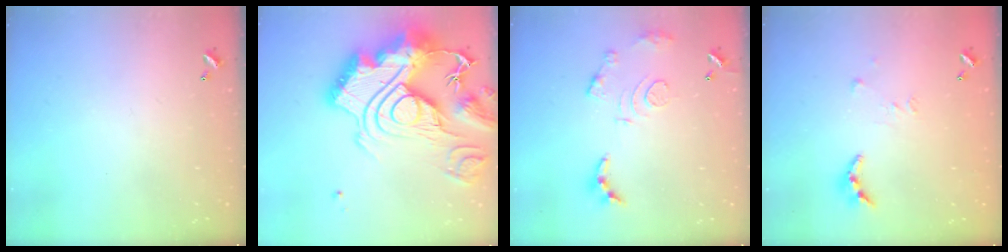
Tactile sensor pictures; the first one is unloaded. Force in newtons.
{"total": 0.7, "press": 0.7, "slide": 0.0}
{"total": 10.7, "press": 10.7, "slide": 0.7}
{"total": 7.1, "press": 7.1, "slide": 0.2}